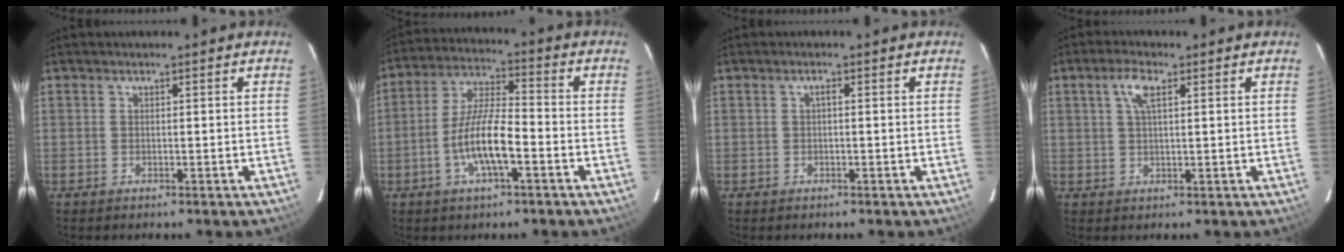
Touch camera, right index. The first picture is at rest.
{"total": 10.1, "force": [-3.8, 2.5, 9.0], "torque": [-0.182, 0.001, -0.072]}
{"total": 0.7, "force": [0.0, 0.2, 0.7], "torque": [-0.011, 0.006, -0.002]}
{"total": 3.9, "force": [1.6, 1.4, 3.3], "torque": [-0.066, 0.009, 0.030]}